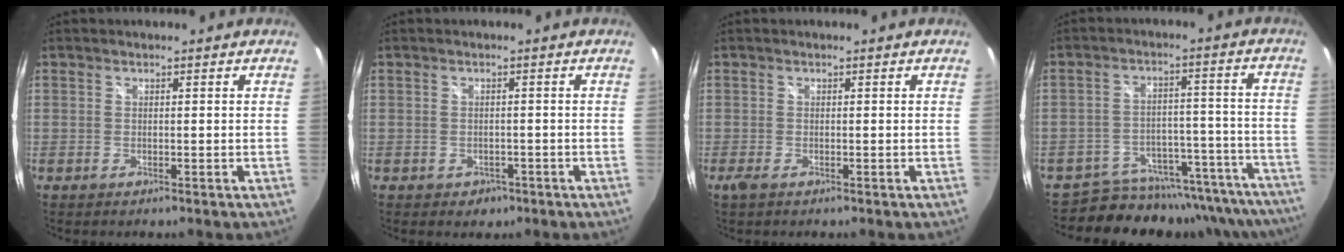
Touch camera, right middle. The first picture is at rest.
{"total": 2.6, "force": [-1.2, 2.1, 0.9], "torque": [-0.020, -0.004, -0.013]}
{"total": 1.1, "force": [-0.6, 0.2, 0.9], "torque": [-0.020, -0.004, -0.013]}
{"total": 19.5, "force": [-18.0, 6.6, 3.5], "torque": [-0.054, 0.040, -0.227]}